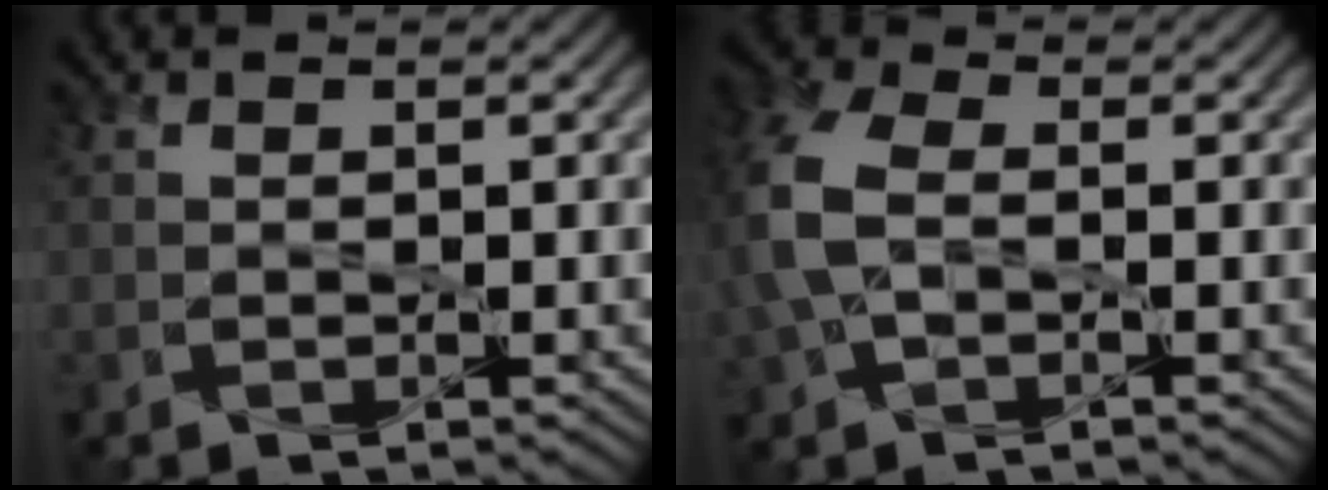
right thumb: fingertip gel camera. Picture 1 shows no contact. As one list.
[{"total": 8.4, "force": [-0.1, 5.6, 6.3], "torque": [-0.193, 0.004, -0.003]}]